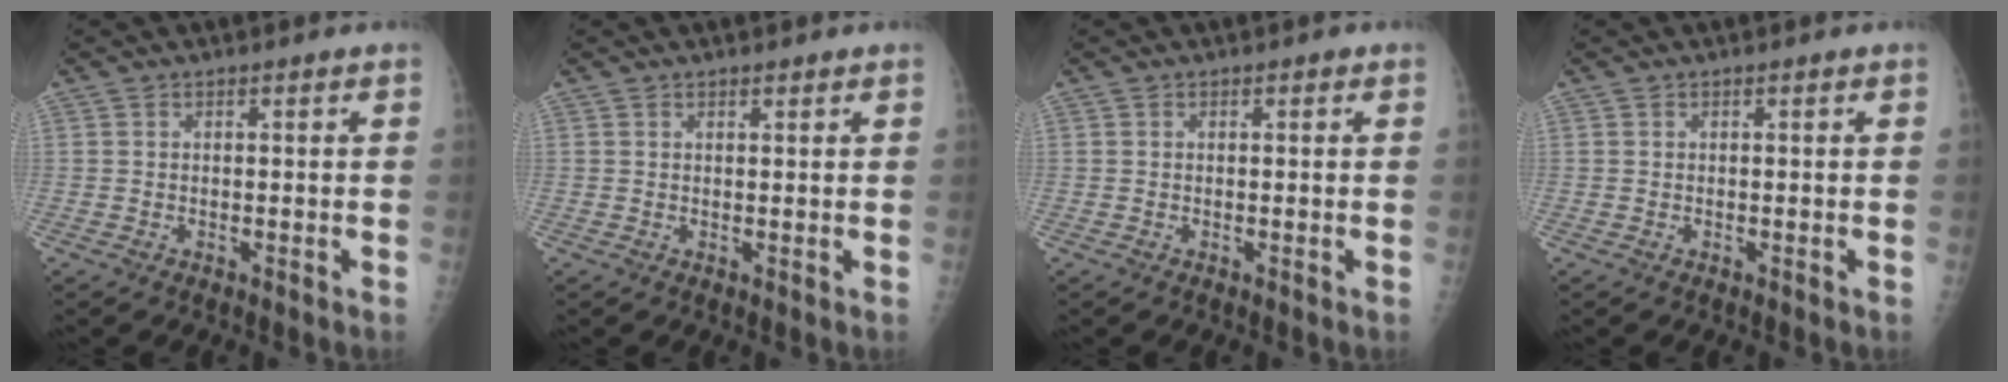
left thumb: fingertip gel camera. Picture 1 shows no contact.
{"total": 0.8, "force": [0.7, 0.2, 0.3], "torque": [-0.005, -0.005, 0.012]}
{"total": 0.0}
{"total": 0.0}